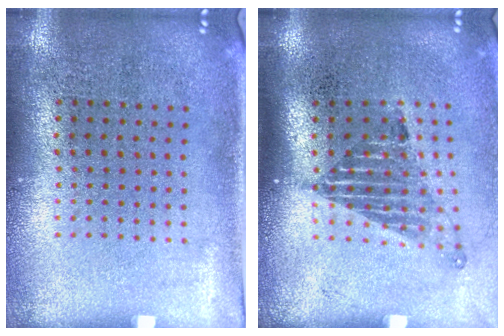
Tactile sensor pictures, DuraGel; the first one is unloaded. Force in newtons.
{"total": 1.6, "press": 1.1, "slide": 1.2}